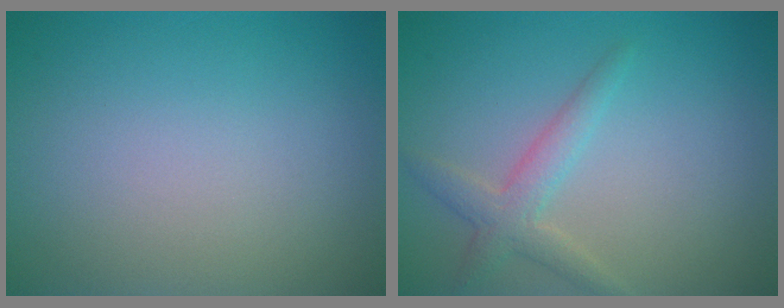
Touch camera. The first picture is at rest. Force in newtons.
{"total": 2.4, "press": 2.4, "slide": 0.1}